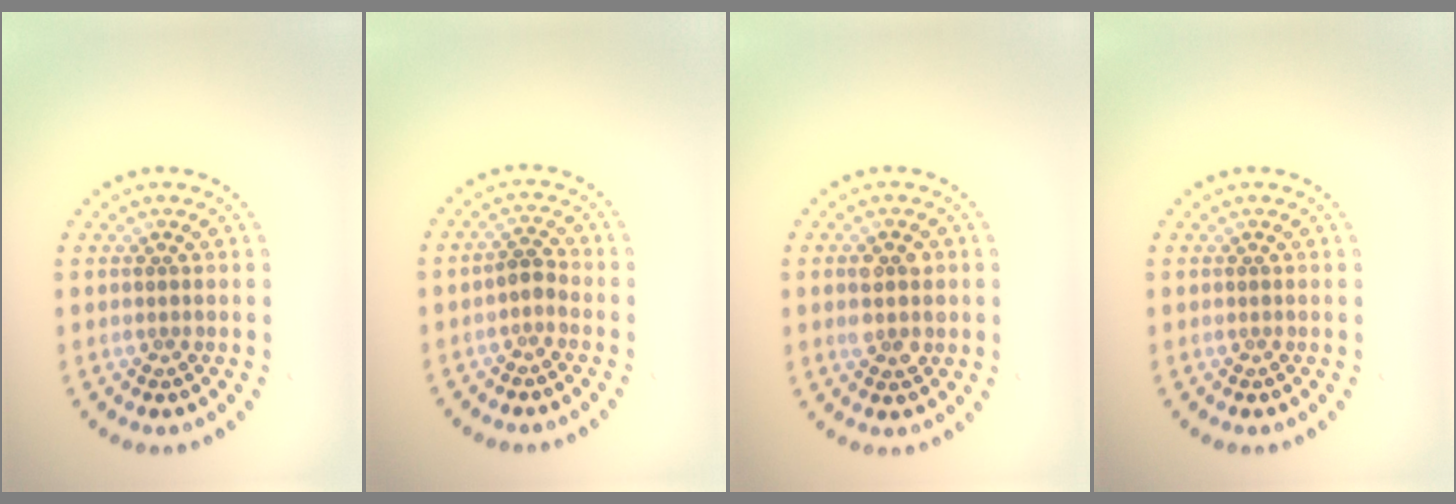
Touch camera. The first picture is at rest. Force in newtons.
{"total": 1.2, "press": 1.0, "slide": 0.8}
{"total": 2.7, "press": 2.7, "slide": 0.2}
{"total": 0.0}